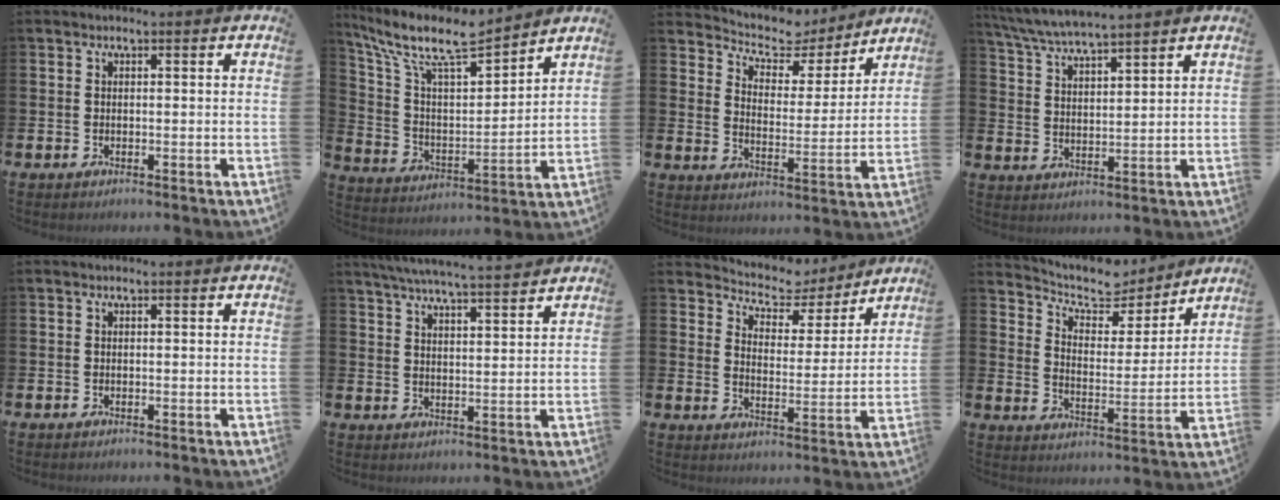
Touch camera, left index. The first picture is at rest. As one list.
[{"total": 10.9, "force": [9.2, 2.6, 5.2], "torque": [-0.133, -0.056, 0.157]}, {"total": 6.1, "force": [5.3, 2.7, 1.3], "torque": [-0.051, -0.041, 0.086]}, {"total": 5.5, "force": [5.4, 0.0, 1.2], "torque": [-0.046, -0.027, 0.096]}, {"total": 0.0}, {"total": 5.9, "force": [5.6, -0.2, 1.7], "torque": [-0.052, -0.030, 0.100]}, {"total": 5.8, "force": [5.2, 2.4, 0.5], "torque": [-0.037, -0.044, 0.085]}, {"total": 7.7, "force": [7.0, 2.8, 1.6], "torque": [-0.056, -0.053, 0.118]}]